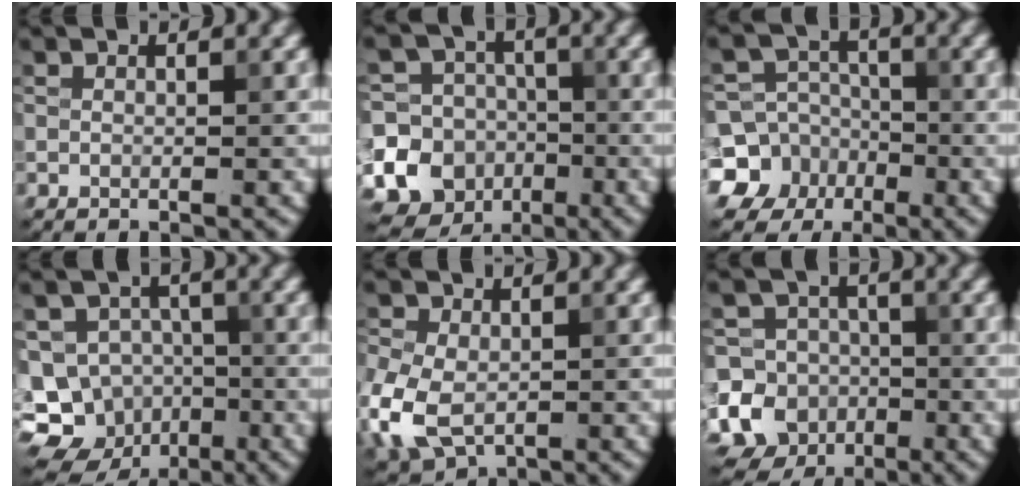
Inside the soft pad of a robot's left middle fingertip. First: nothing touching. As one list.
[{"total": 21.0, "force": [-7.6, 19.2, 3.8], "torque": [-0.110, -0.022, -0.153]}, {"total": 9.2, "force": [-3.4, 8.4, 1.9], "torque": [-0.043, -0.008, -0.081]}, {"total": 11.8, "force": [-6.8, 9.3, 2.6], "torque": [-0.045, -0.016, -0.103]}, {"total": 7.7, "force": [-2.2, 5.3, 5.2], "torque": [-0.136, -0.021, -0.044]}, {"total": 17.9, "force": [-6.9, 16.2, 3.4], "torque": [-0.096, -0.022, -0.136]}]